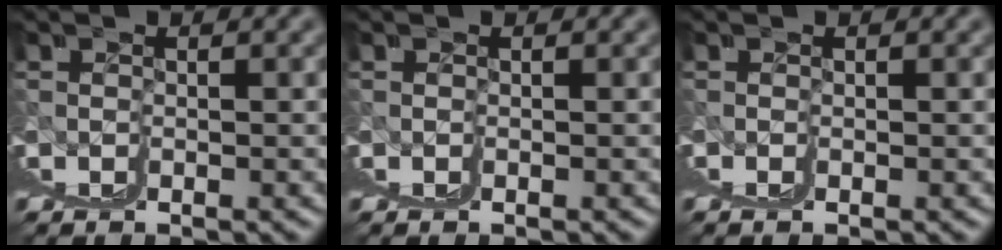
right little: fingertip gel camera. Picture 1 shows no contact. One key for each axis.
{"total": 0.0}
{"total": 0.0}